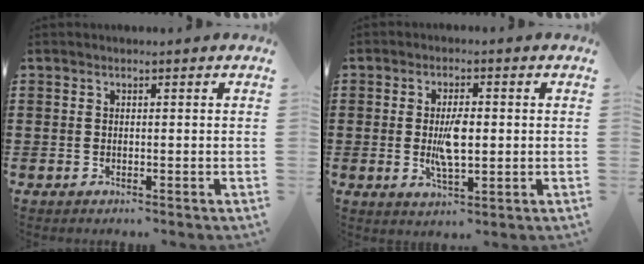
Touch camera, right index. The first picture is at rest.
{"total": 5.9, "force": [0.0, 2.3, 5.4], "torque": [-0.113, -0.001, -0.005]}